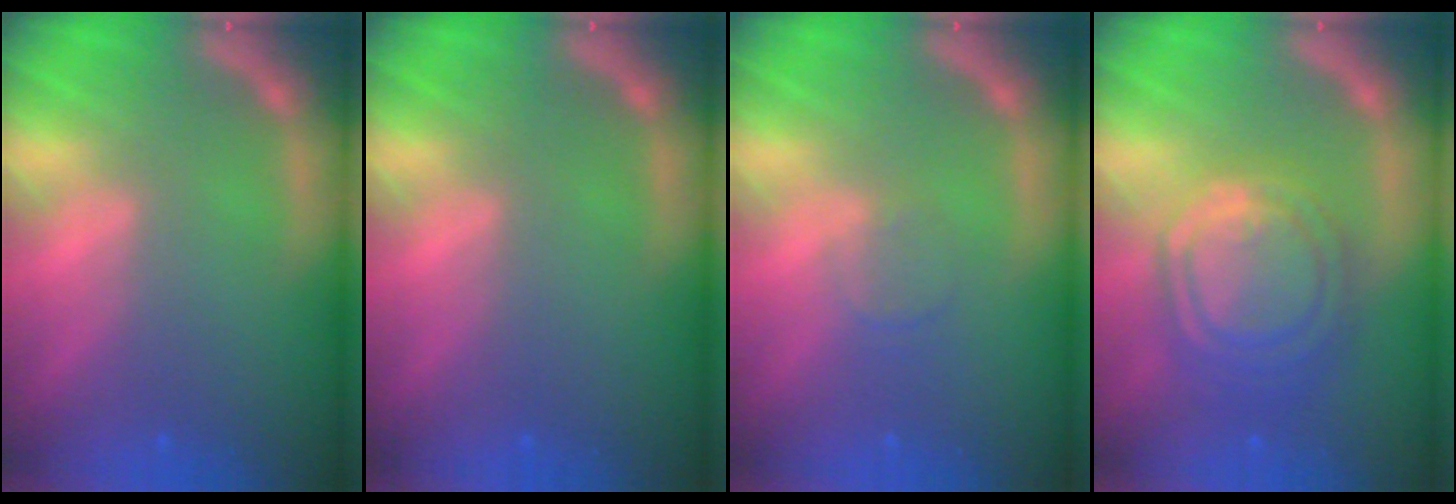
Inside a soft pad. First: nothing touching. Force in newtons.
{"total": 0.0}
{"total": 1.4}
{"total": 9.5}